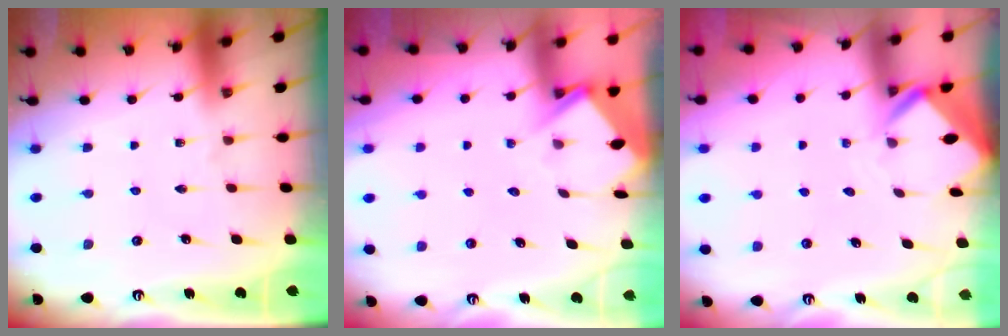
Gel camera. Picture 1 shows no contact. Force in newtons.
{"total": 3.9, "press": 3.9, "slide": 0.4}
{"total": 2.9, "press": 2.9, "slide": 0.2}